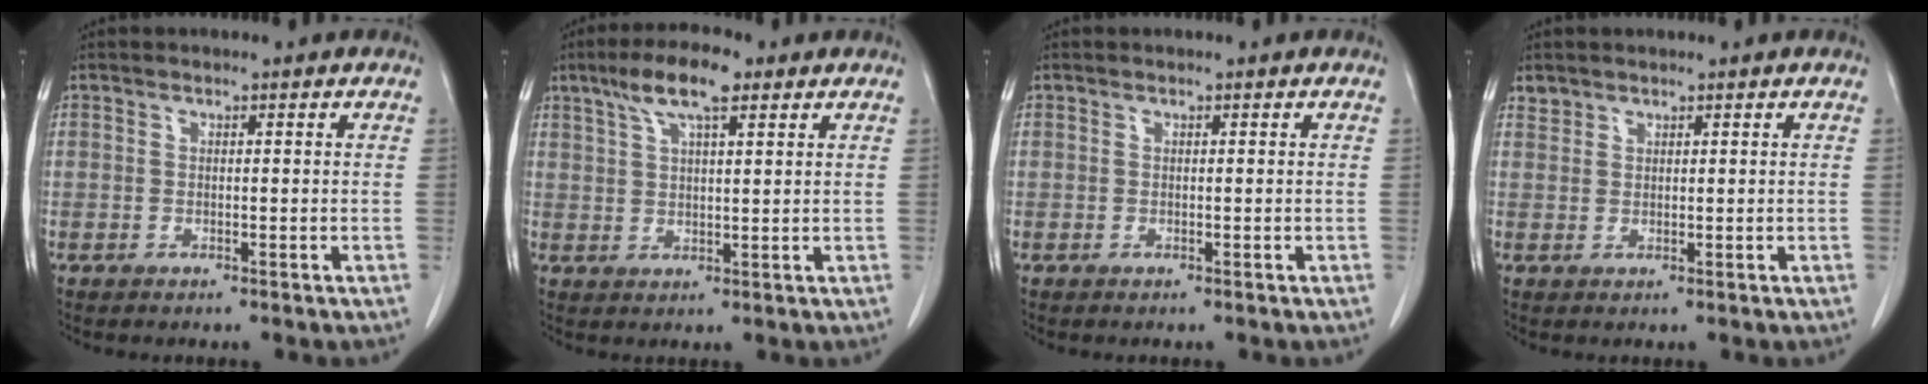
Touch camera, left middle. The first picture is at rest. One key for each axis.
{"total": 7.3, "fx": 4.4, "fy": 1.6, "fz": 5.6, "tx": -0.112, "ty": 0.017, "tz": 0.079}
{"total": 0.0}
{"total": 1.3, "fx": 1.1, "fy": 0.6, "fz": -0.1, "tx": 0.005, "ty": 0.004, "tz": 0.021}